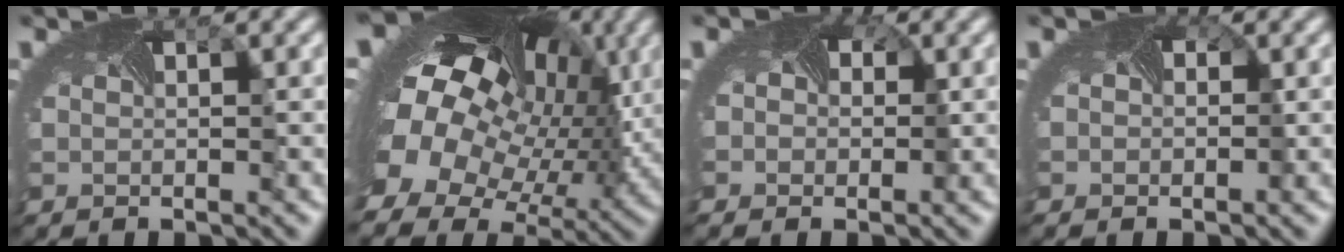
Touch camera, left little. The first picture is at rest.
{"total": 17.7, "force": [1.2, 12.9, 12.2], "torque": [-0.239, -0.013, 0.023]}
{"total": 2.6, "force": [0.6, 2.0, 1.6], "torque": [-0.041, -0.003, 0.016]}
{"total": 0.6, "force": [0.1, 0.3, 0.5], "torque": [-0.022, -0.005, 0.009]}